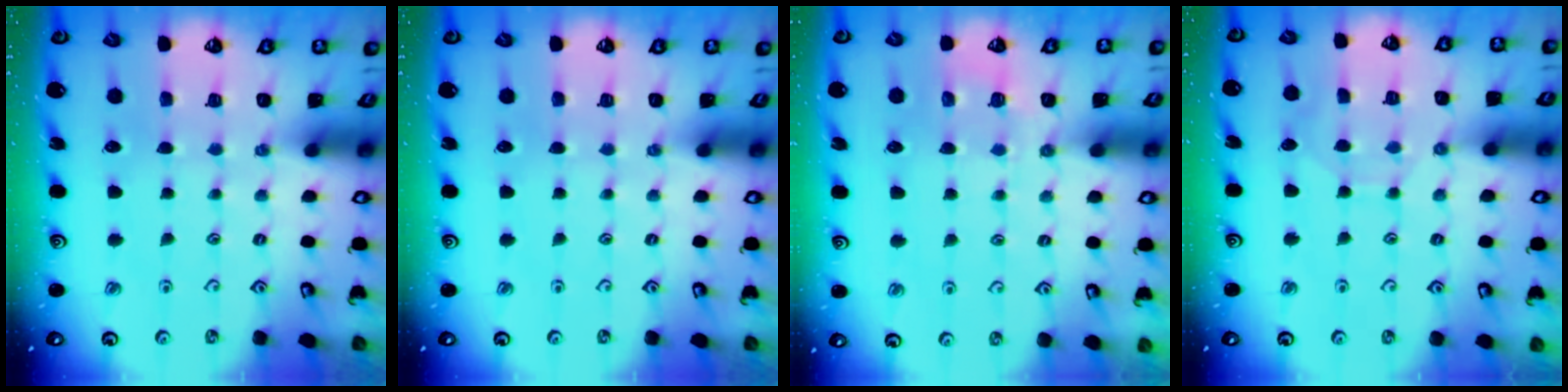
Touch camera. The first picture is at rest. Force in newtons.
{"total": 0.0}
{"total": 5.6, "press": 5.5, "slide": 0.8}
{"total": 3.0, "press": 2.9, "slide": 0.4}